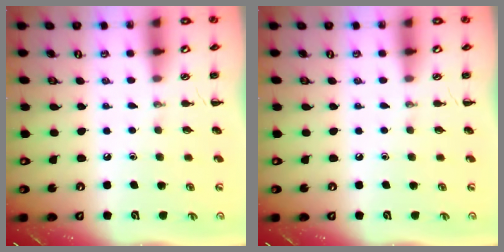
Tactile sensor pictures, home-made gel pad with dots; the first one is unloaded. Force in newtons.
{"total": 0.0}